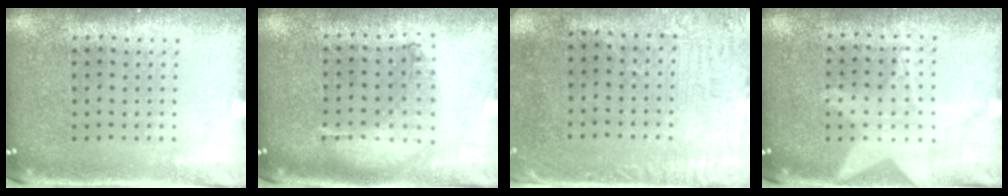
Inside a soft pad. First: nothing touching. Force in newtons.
{"total": 0.9, "press": 0.9, "slide": 0.2}
{"total": 3.2, "press": 2.6, "slide": 2.0}
{"total": 1.1, "press": 1.1, "slide": 0.3}